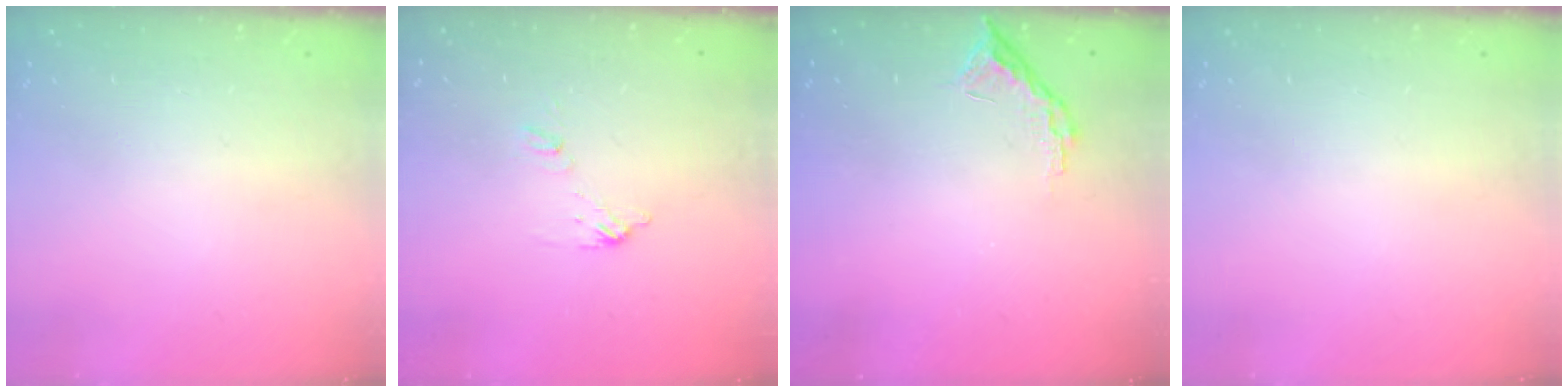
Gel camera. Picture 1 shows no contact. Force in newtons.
{"total": 5.8, "press": 5.8, "slide": 0.2}
{"total": 7.4, "press": 7.4, "slide": 0.3}
{"total": 0.0}